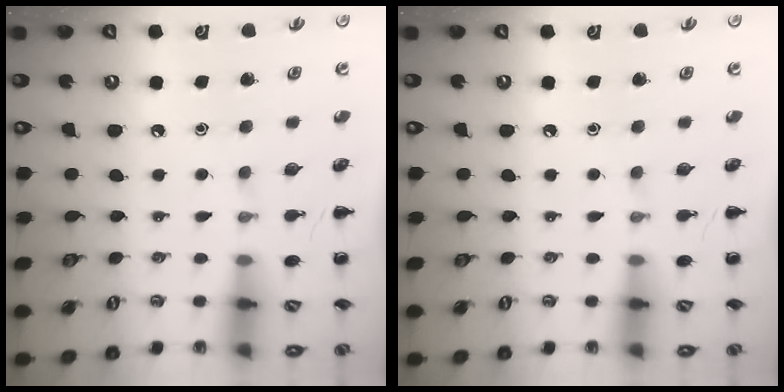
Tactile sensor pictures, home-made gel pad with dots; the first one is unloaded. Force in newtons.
{"total": 0.0}